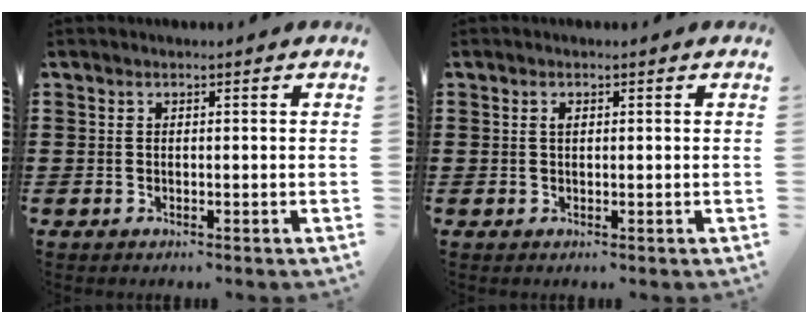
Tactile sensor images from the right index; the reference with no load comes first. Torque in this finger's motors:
{"motor_torque": [0.00, 0.00, 0.00, 0.03]}